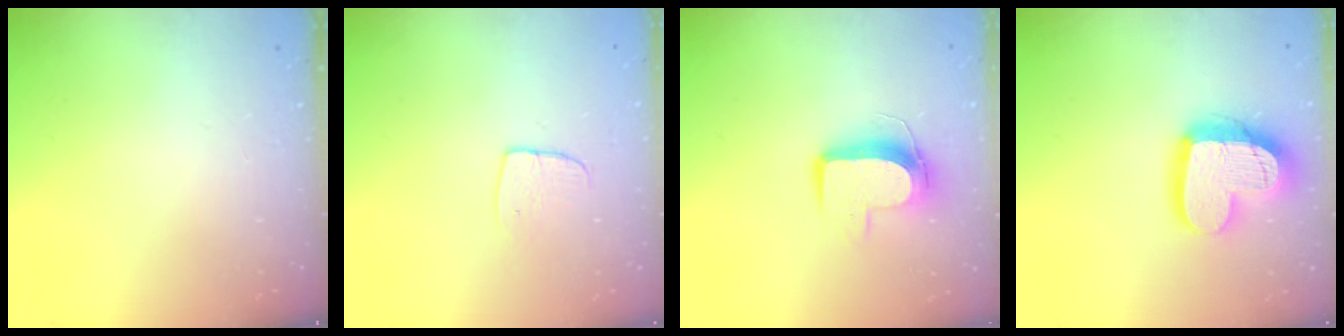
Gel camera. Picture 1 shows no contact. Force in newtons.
{"total": 6.5, "press": 6.5, "slide": 0.5}
{"total": 10.2, "press": 10.2, "slide": 0.8}
{"total": 17.0, "press": 17.0, "slide": 1.5}